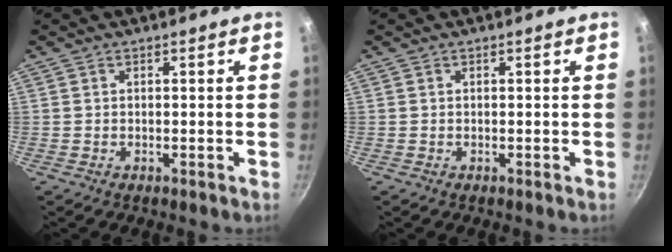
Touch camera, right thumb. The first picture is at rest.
{"total": 0.0}